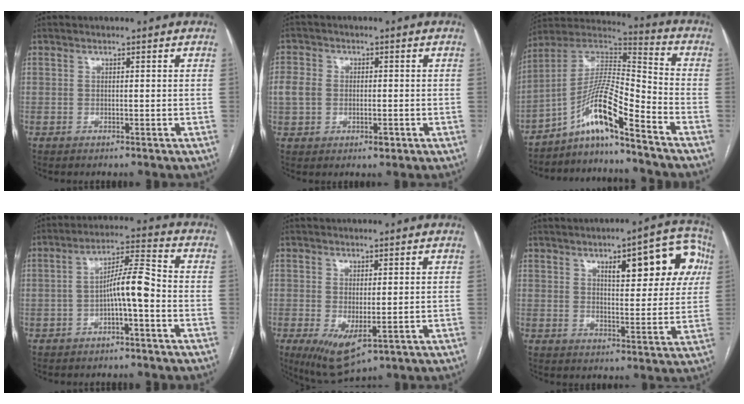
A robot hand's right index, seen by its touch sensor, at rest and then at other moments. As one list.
[{"total": 5.4, "force": [-0.9, 4.1, 3.4], "torque": [-0.073, 0.011, -0.012]}, {"total": 12.1, "force": [-8.1, 0.3, 8.9], "torque": [-0.173, 0.020, -0.150]}, {"total": 6.8, "force": [-1.9, 0.7, 6.5], "torque": [-0.111, 0.023, -0.033]}, {"total": 6.6, "force": [-1.8, 2.6, 5.8], "torque": [-0.104, -0.022, -0.014]}, {"total": 13.2, "force": [5.5, 4.2, 11.3], "torque": [-0.129, 0.025, 0.069]}]